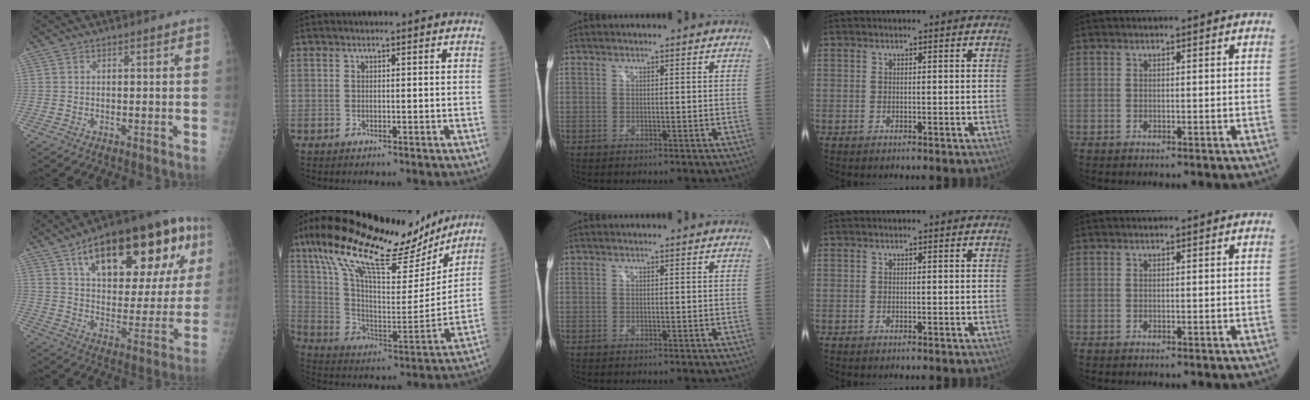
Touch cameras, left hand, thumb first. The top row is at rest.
{"thumb": {"total": 28.0, "force": [12.7, 12.5, 21.6], "torque": [-0.281, 0.005, 0.191]}, "index": {"total": 26.3, "force": [19.9, 6.7, 15.8], "torque": [-0.276, 0.025, 0.317]}}